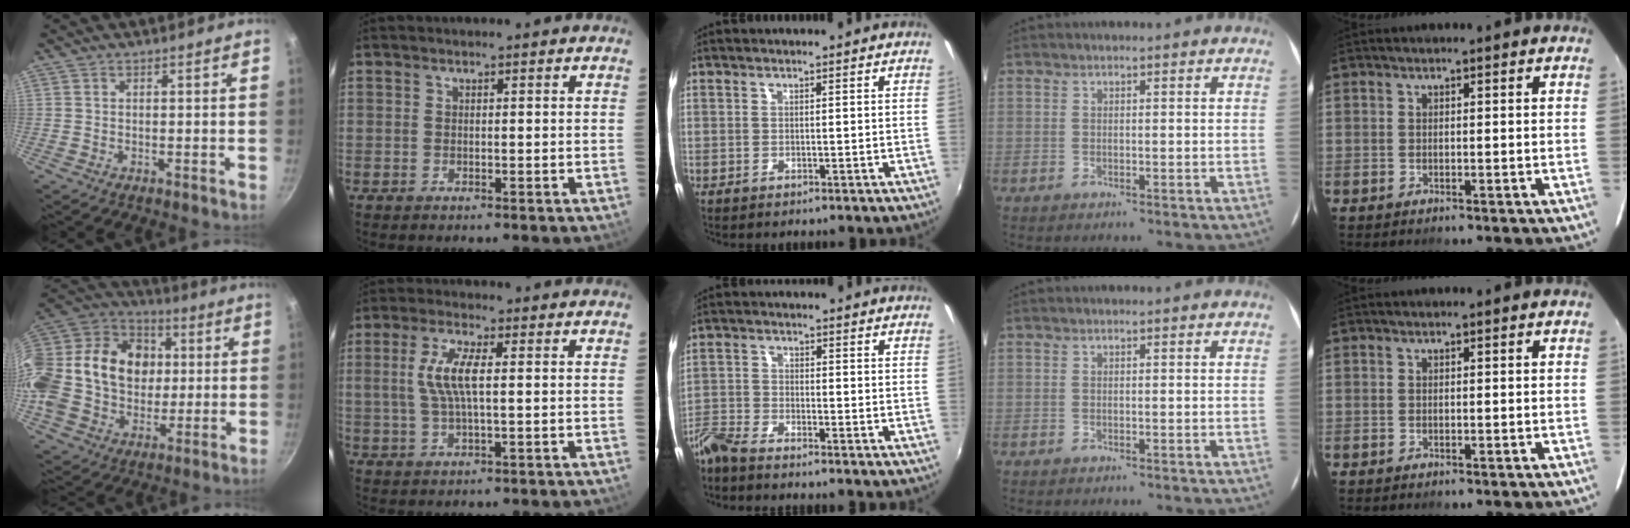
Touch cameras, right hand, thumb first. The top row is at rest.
{"thumb": {"total": 26.4, "force": [1.4, 20.8, 16.2], "torque": [-0.297, 0.040, 0.021]}, "index": {"total": 7.3, "force": [0.8, 1.8, 7.0], "torque": [-0.140, 0.005, 0.019]}, "middle": {"total": 5.4, "force": [-5.1, 0.6, 1.7], "torque": [-0.050, -0.011, -0.110]}}